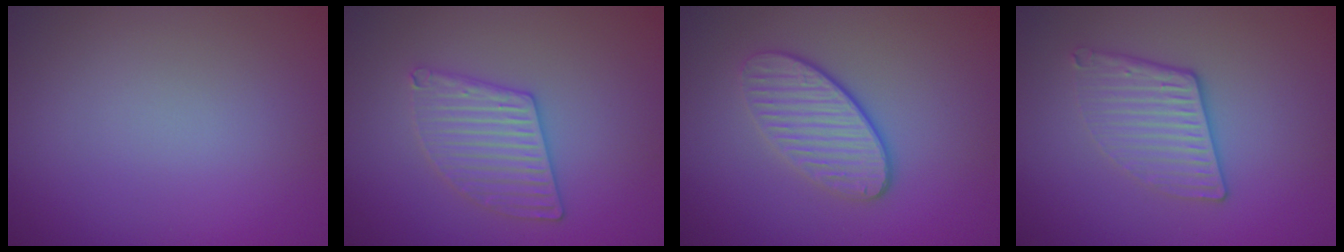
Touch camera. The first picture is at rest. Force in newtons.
{"total": 3.0, "press": 3.0, "slide": 0.4}
{"total": 3.5, "press": 3.0, "slide": 1.9}
{"total": 3.1, "press": 2.6, "slide": 1.6}